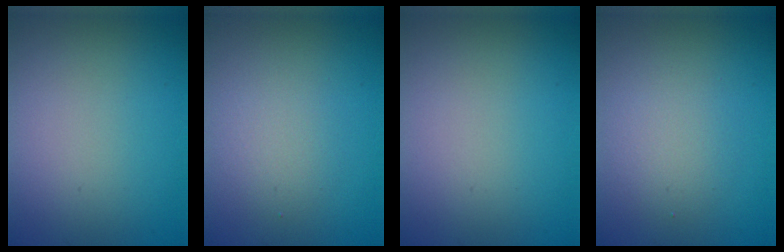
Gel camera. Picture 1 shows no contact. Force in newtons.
{"total": 2.3, "press": 2.3, "slide": 0.1}
{"total": 0.0}
{"total": 2.5, "press": 2.5, "slide": 0.2}